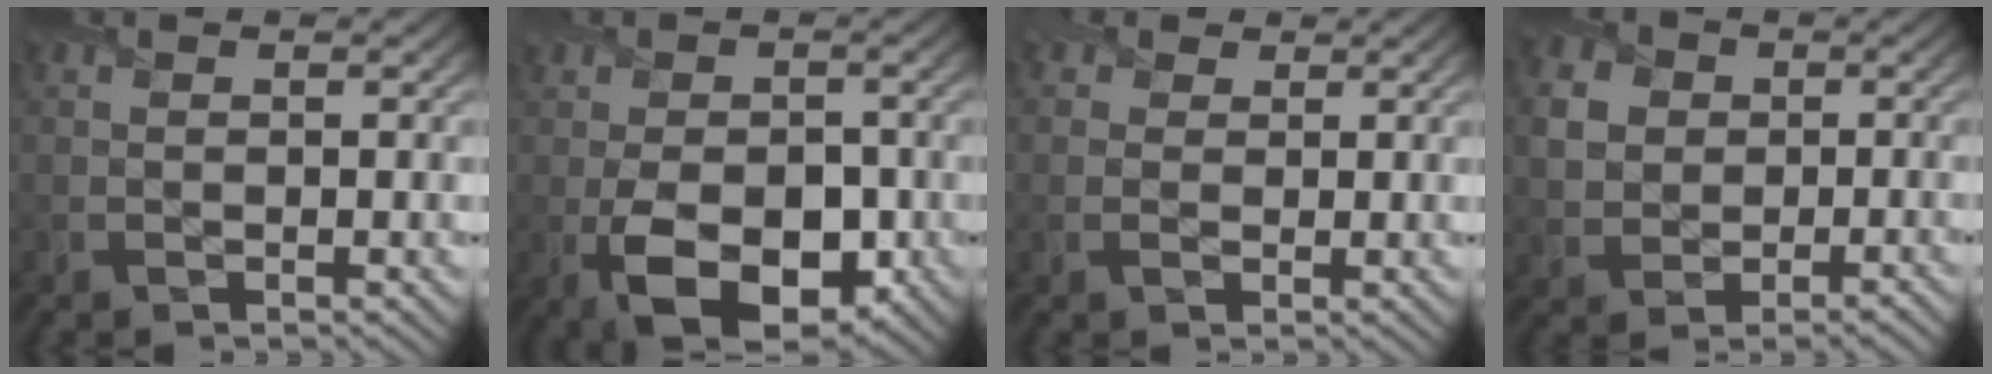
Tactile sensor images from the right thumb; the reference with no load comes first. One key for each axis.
{"total": 10.2, "fx": -2.9, "fy": 6.4, "fz": 7.4, "tx": -0.128, "ty": -0.023, "tz": -0.044}
{"total": 2.6, "fx": 0.9, "fy": 2.1, "fz": 1.2, "tx": -0.031, "ty": 0.005, "tz": 0.009}
{"total": 5.0, "fx": 0.3, "fy": 4.3, "fz": 2.5, "tx": -0.057, "ty": 0.004, "tz": -0.002}